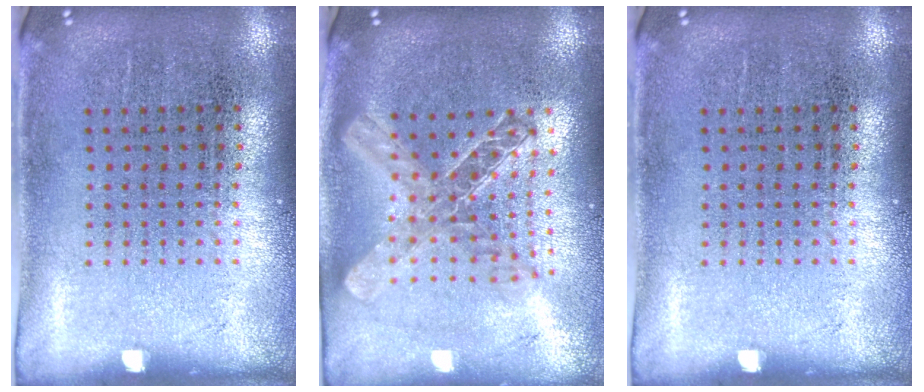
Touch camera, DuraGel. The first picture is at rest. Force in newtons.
{"total": 1.8, "press": 1.5, "slide": 1.0}
{"total": 0.0}